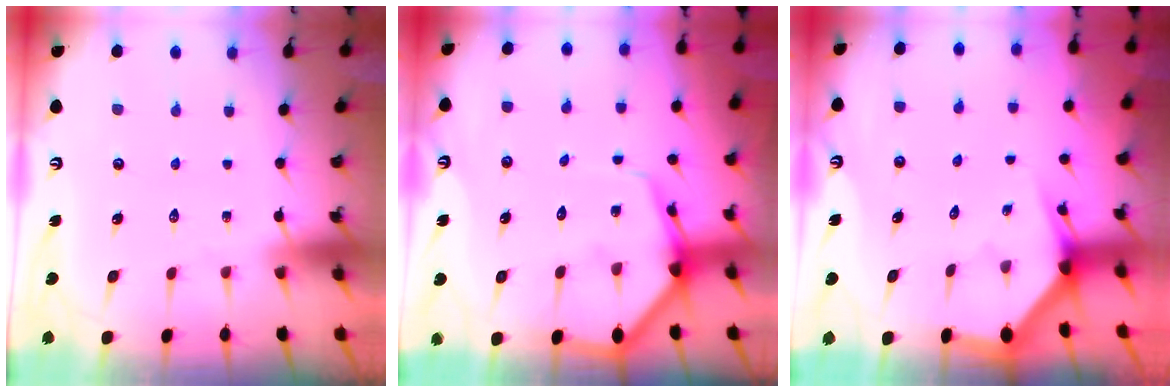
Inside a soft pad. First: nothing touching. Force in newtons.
{"total": 7.3, "press": 7.3, "slide": 0.7}
{"total": 3.0, "press": 3.0, "slide": 0.1}